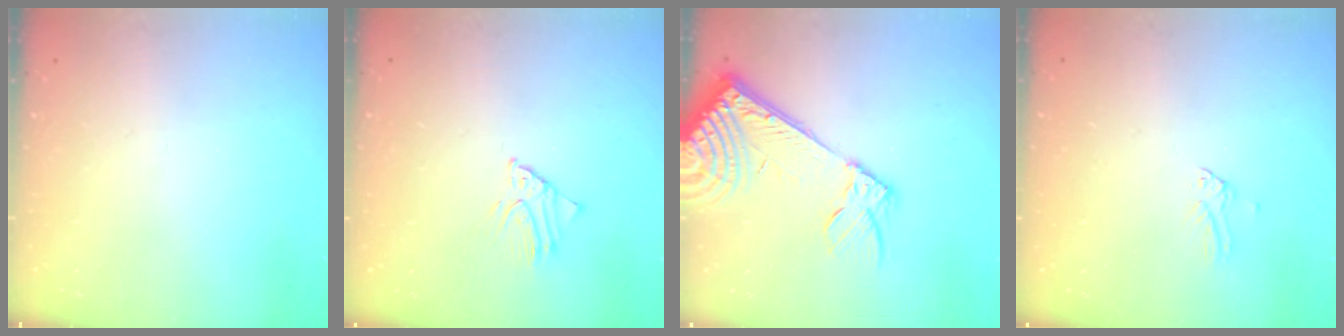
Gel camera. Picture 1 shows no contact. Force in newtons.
{"total": 2.3, "press": 2.3, "slide": 0.2}
{"total": 15.4, "press": 15.0, "slide": 3.7}
{"total": 0.0}